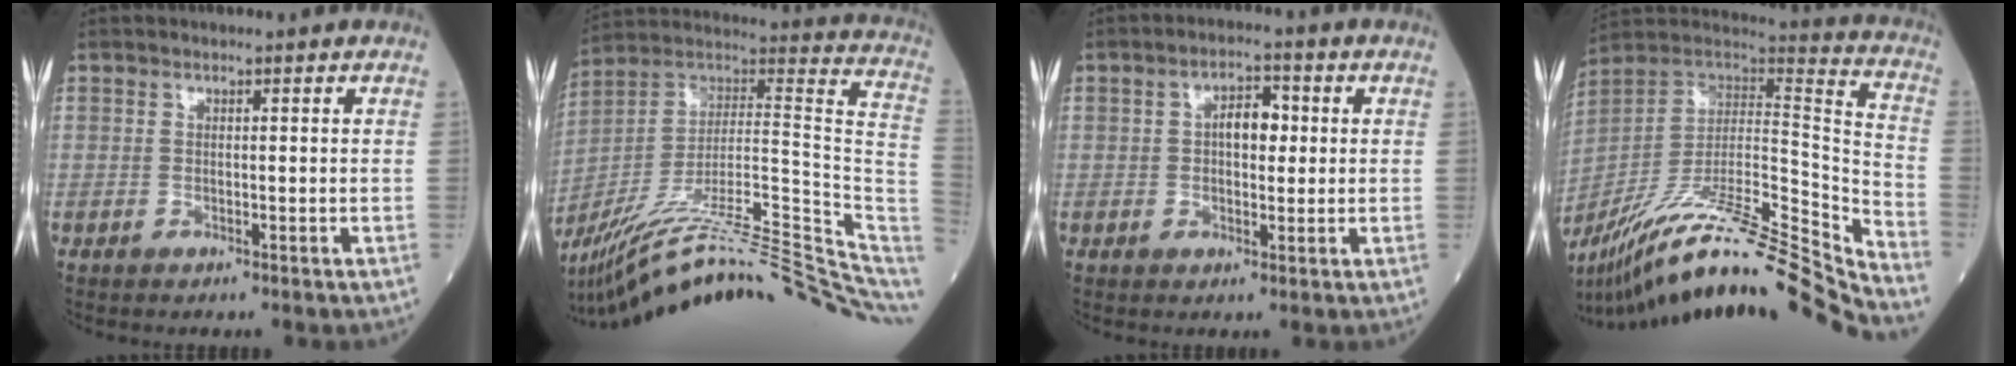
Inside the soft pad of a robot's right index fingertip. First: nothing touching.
{"total": 31.8, "force": [-25.5, 2.7, 18.9], "torque": [-0.193, 0.005, -0.379]}
{"total": 4.6, "force": [0.6, 2.3, 4.0], "torque": [-0.065, 0.014, 0.009]}
{"total": 32.0, "force": [-27.8, -0.1, 15.8], "torque": [-0.205, -0.036, -0.425]}